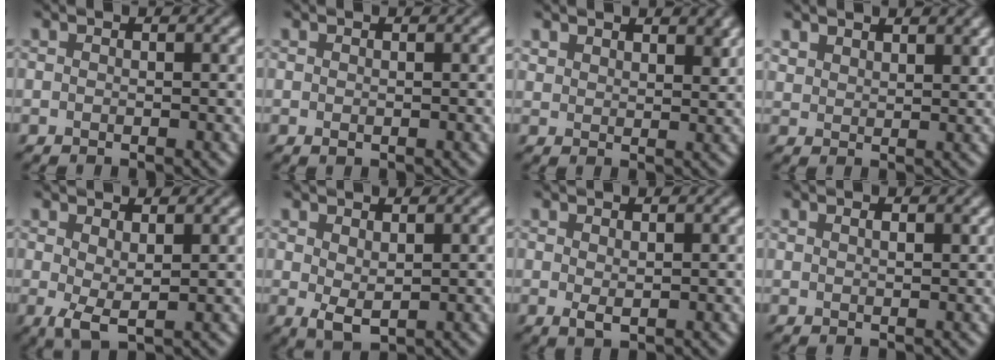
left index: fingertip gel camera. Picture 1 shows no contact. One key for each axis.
{"total": 0.0}
{"total": 3.7, "fx": 2.9, "fy": 1.7, "fz": 1.5, "tx": -0.035, "ty": 0.001, "tz": 0.054}
{"total": 2.9, "fx": 2.5, "fy": 1.2, "fz": 1.0, "tx": -0.027, "ty": 0.003, "tz": 0.049}
{"total": 2.1, "fx": 0.5, "fy": 0.5, "fz": 2.0, "tx": -0.043, "ty": -0.006, "tz": 0.011}
{"total": 1.9, "fx": 0.7, "fy": 0.8, "fz": 1.5, "tx": -0.033, "ty": -0.007, "tz": 0.017}
{"total": 0.9, "fx": 0.3, "fy": 0.3, "fz": 0.8, "tx": -0.017, "ty": -0.005, "tz": 0.010}
{"total": 0.9, "fx": 0.5, "fy": 0.3, "fz": 0.7, "tx": -0.014, "ty": 0.001, "tz": 0.008}